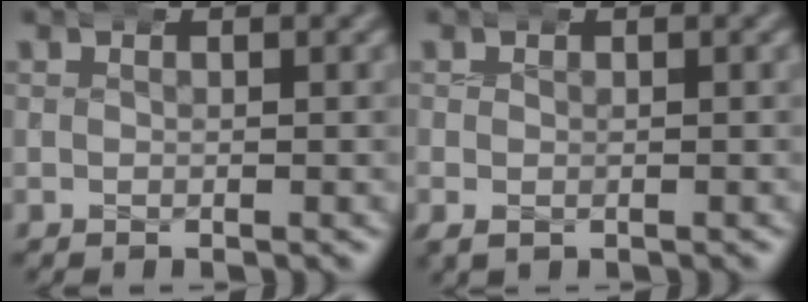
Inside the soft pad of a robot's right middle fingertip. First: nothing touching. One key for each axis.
{"total": 1.3, "fx": -0.3, "fy": 1.0, "fz": 0.8, "tx": -0.015, "ty": -0.004, "tz": 0.000}